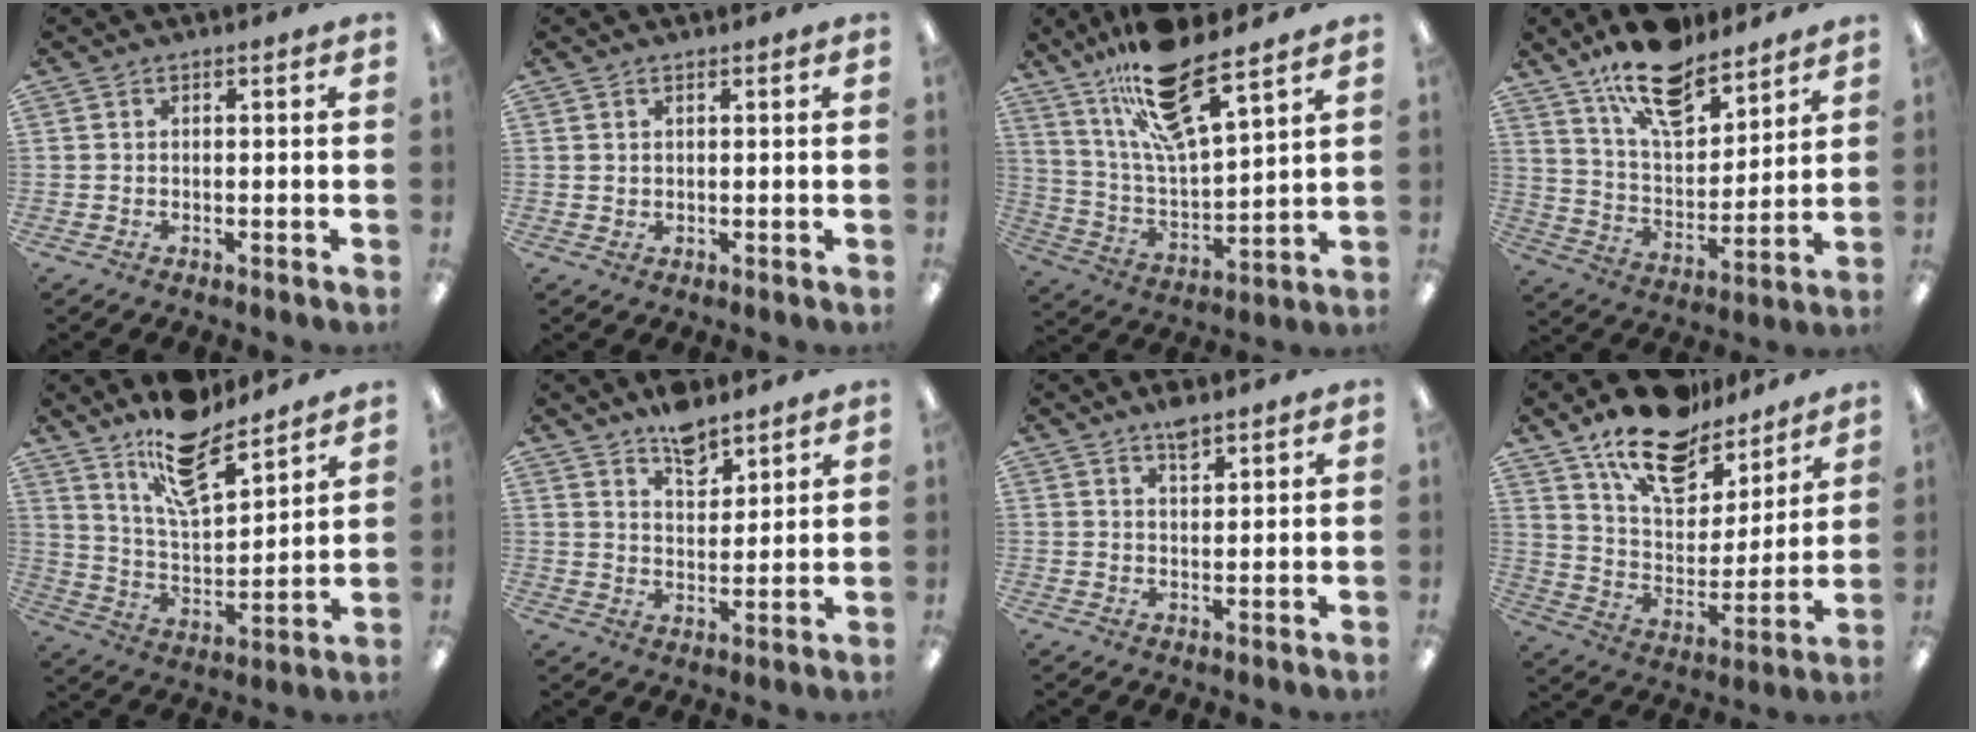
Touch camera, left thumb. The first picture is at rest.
{"total": 1.0, "force": [0.8, 0.5, 0.1], "torque": [-0.003, 0.001, 0.016]}
{"total": 18.2, "force": [13.5, 4.6, 11.3], "torque": [-0.209, -0.066, 0.231]}
{"total": 16.3, "force": [12.6, 6.5, 8.0], "torque": [-0.138, -0.071, 0.223]}
{"total": 15.2, "force": [11.8, 5.4, 7.9], "torque": [-0.133, -0.070, 0.206]}
{"total": 7.9, "force": [6.3, 3.7, 2.9], "torque": [-0.038, -0.037, 0.111]}
{"total": 4.3, "force": [3.3, 1.5, 2.2], "torque": [-0.033, -0.015, 0.057]}
{"total": 18.2, "force": [14.1, 8.7, 7.5], "torque": [-0.137, -0.093, 0.250]}